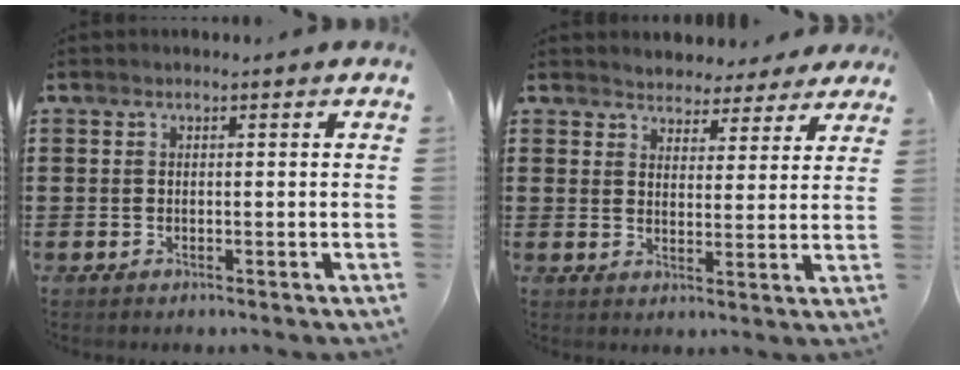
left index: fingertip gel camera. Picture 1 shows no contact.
{"total": 3.9, "force": [3.7, 1.2, -0.4], "torque": [-0.013, -0.013, 0.066]}